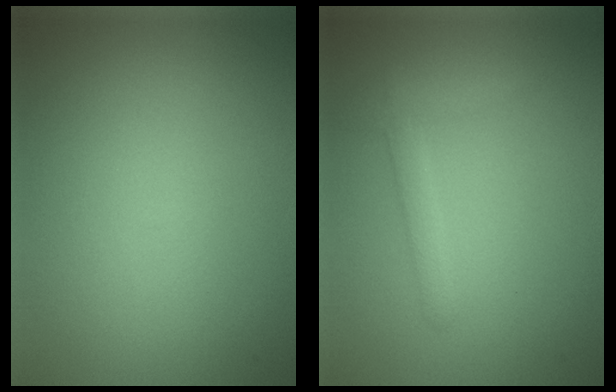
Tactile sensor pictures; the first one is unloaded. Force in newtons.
{"total": 1.7, "press": 1.7, "slide": 0.1}